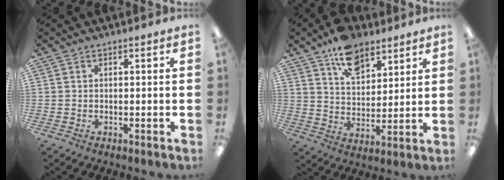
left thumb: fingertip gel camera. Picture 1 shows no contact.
{"total": 11.3, "force": [7.9, 6.3, 5.0], "torque": [-0.076, -0.040, 0.144]}